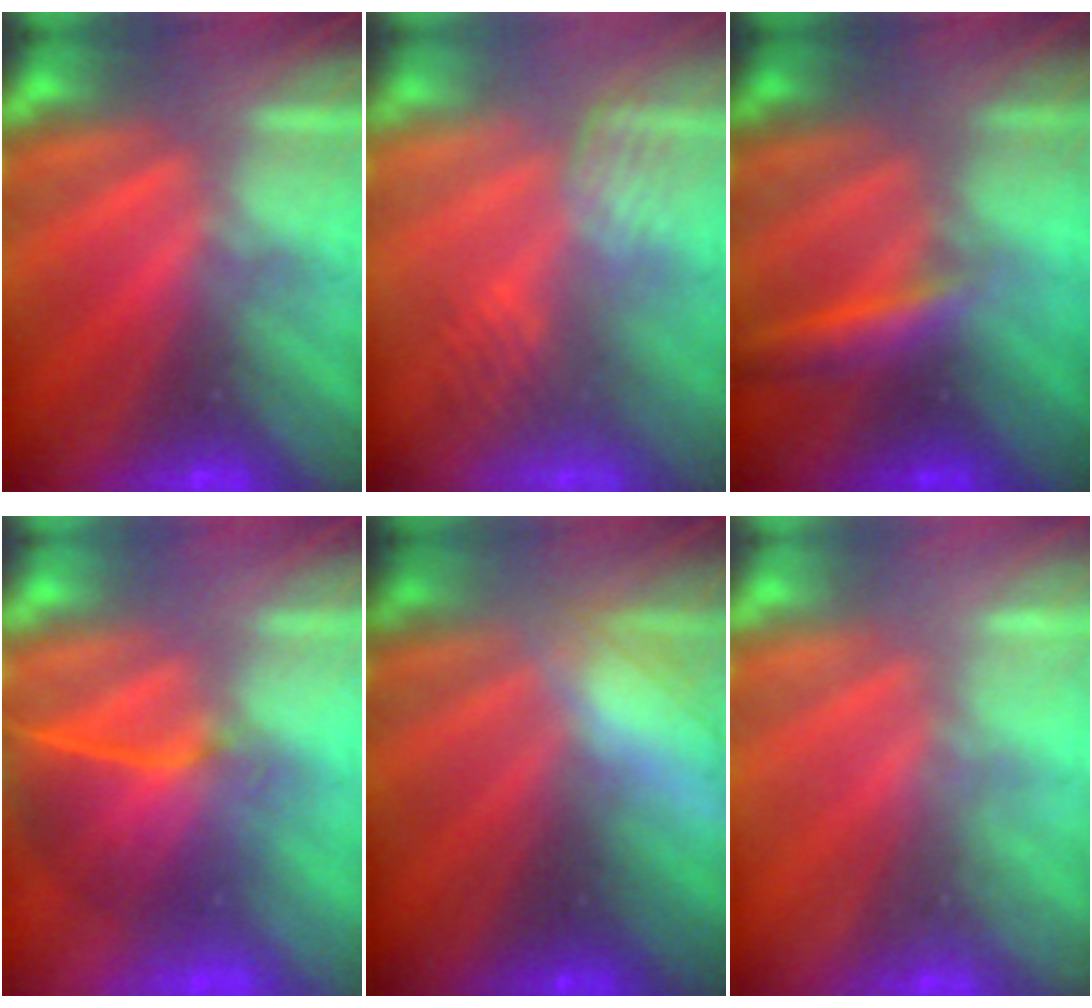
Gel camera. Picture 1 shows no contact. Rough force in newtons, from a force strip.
{"total": 2.8}
{"total": 2.9}
{"total": 3.7}
{"total": 2.9}
{"total": 2.3}